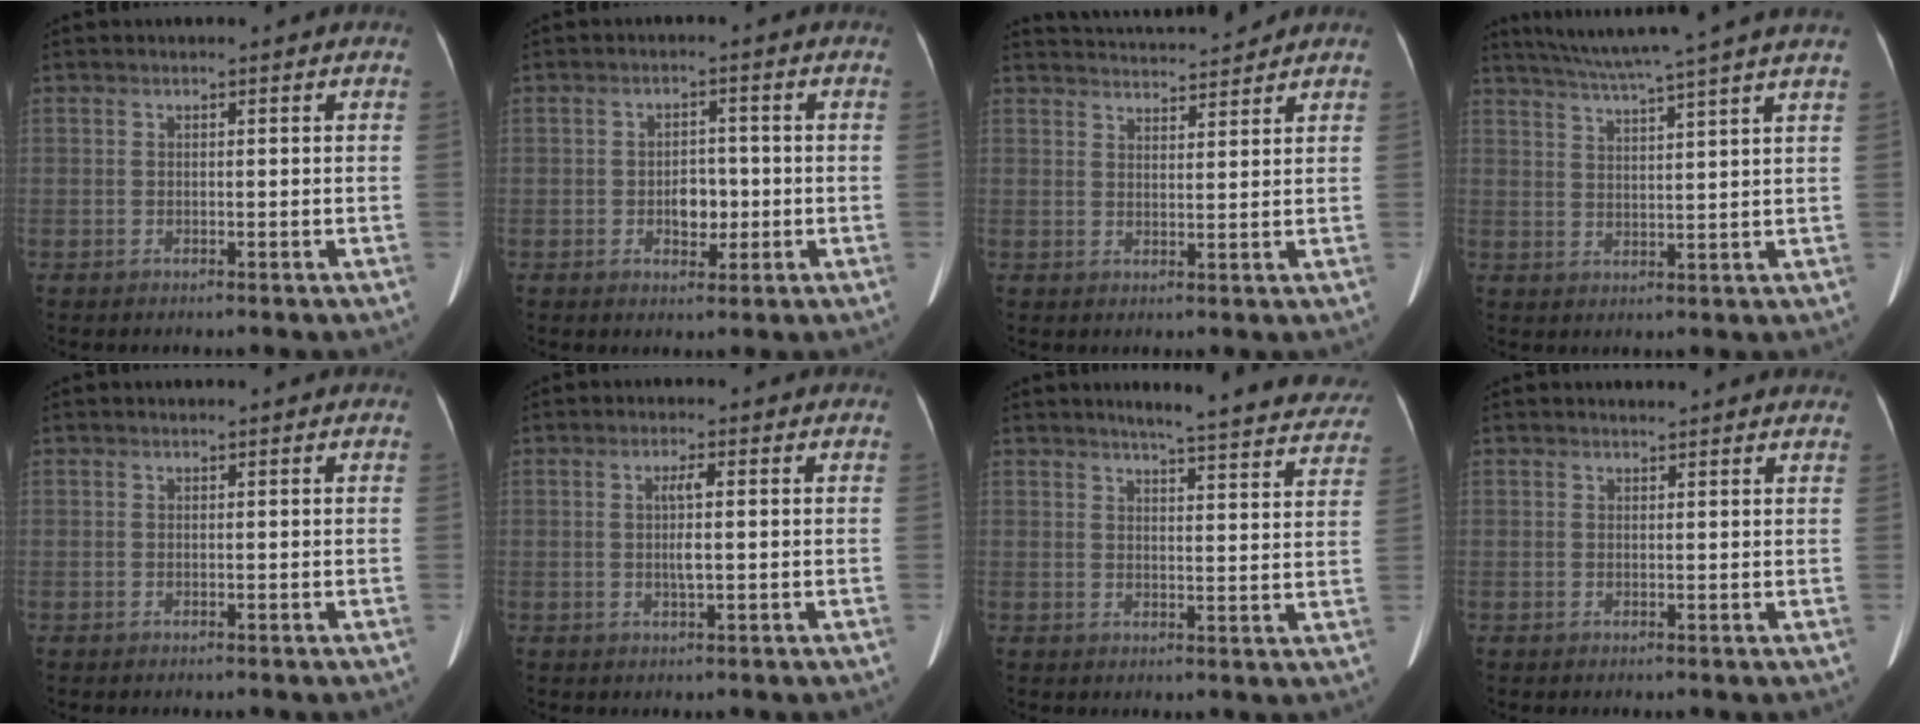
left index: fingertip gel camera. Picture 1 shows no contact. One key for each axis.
{"total": 3.7, "fx": -0.8, "fy": 2.4, "fz": 2.7, "tx": -0.039, "ty": 0.007, "tz": -0.008}
{"total": 8.1, "fx": 7.9, "fy": 0.1, "fz": 1.6, "tx": -0.032, "ty": 0.018, "tz": 0.118}
{"total": 13.5, "fx": 11.3, "fy": -2.0, "fz": 7.1, "tx": -0.123, "ty": 0.003, "tz": 0.154}
{"total": 0.0}
{"total": 3.2, "fx": 0.2, "fy": 0.1, "fz": 3.2, "tx": -0.064, "ty": 0.000, "tz": 0.005}
{"total": 17.7, "fx": 16.3, "fy": 1.8, "fz": 6.7, "tx": -0.069, "ty": -0.038, "tz": 0.179}
{"total": 5.1, "fx": 4.9, "fy": 0.7, "fz": 1.3, "tx": -0.014, "ty": 0.014, "tz": 0.044}